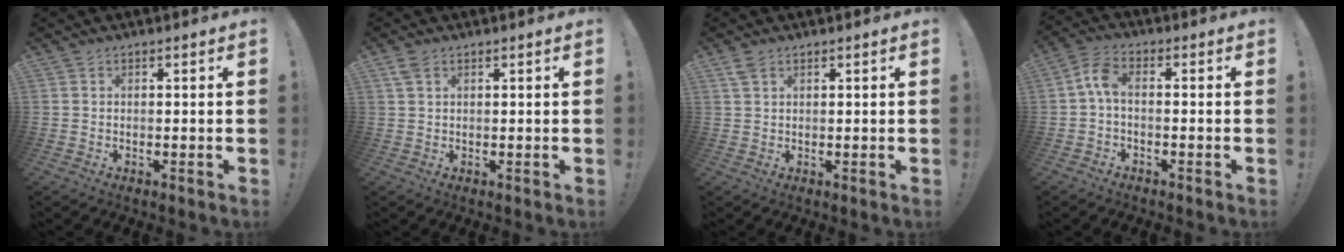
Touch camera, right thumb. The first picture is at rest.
{"total": 2.9, "force": [1.5, 1.6, 1.9], "torque": [-0.039, 0.004, 0.028]}
{"total": 2.7, "force": [1.7, 1.5, 1.6], "torque": [-0.032, -0.001, 0.033]}
{"total": 5.4, "force": [-0.4, 2.5, 4.7], "torque": [-0.099, 0.004, -0.007]}